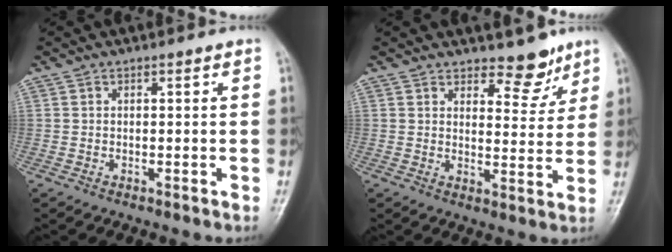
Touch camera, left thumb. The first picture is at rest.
{"total": 6.4, "force": [5.0, 3.1, 2.6], "torque": [-0.003, -0.037, 0.072]}